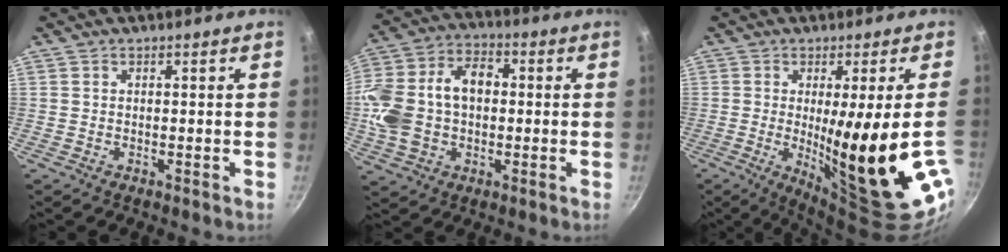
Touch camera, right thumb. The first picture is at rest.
{"total": 17.5, "force": [0.3, 12.1, 12.6], "torque": [-0.232, 0.040, -0.002]}
{"total": 21.3, "force": [-2.9, 2.4, 20.9], "torque": [-0.289, -0.038, -0.019]}